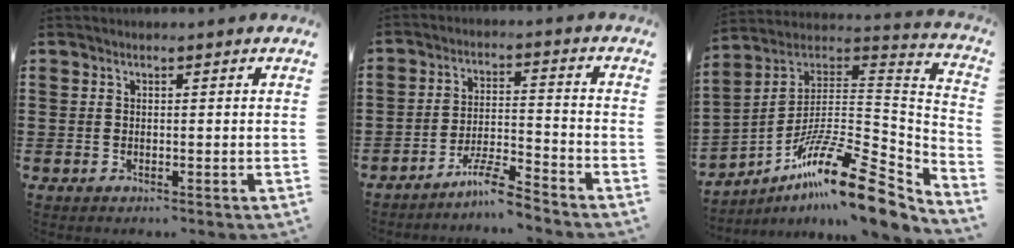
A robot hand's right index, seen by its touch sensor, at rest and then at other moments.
{"total": 6.1, "force": [-5.5, 0.3, 2.7], "torque": [-0.060, 0.000, -0.107]}
{"total": 16.5, "force": [-11.6, 3.2, 11.4], "torque": [-0.179, 0.025, -0.210]}